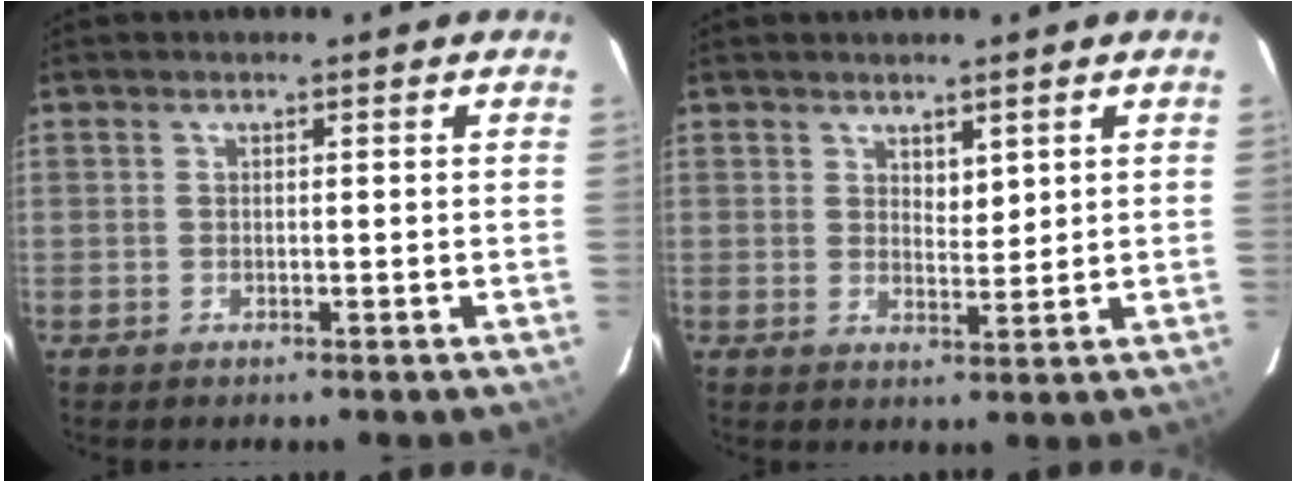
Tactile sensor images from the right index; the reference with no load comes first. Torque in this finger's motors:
{"motor_torque": [-0.08, -0.02, 0.01, 0.00]}